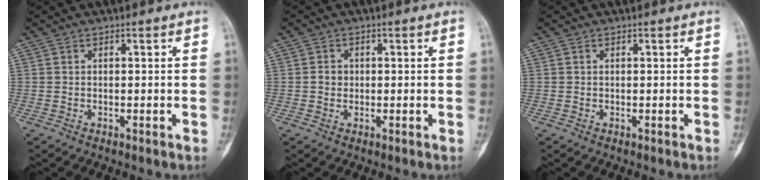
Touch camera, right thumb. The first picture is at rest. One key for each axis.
{"total": 2.0, "fx": 0.0, "fy": 1.8, "fz": 0.8, "tx": -0.003, "ty": 0.005, "tz": -0.001}
{"total": 0.0}